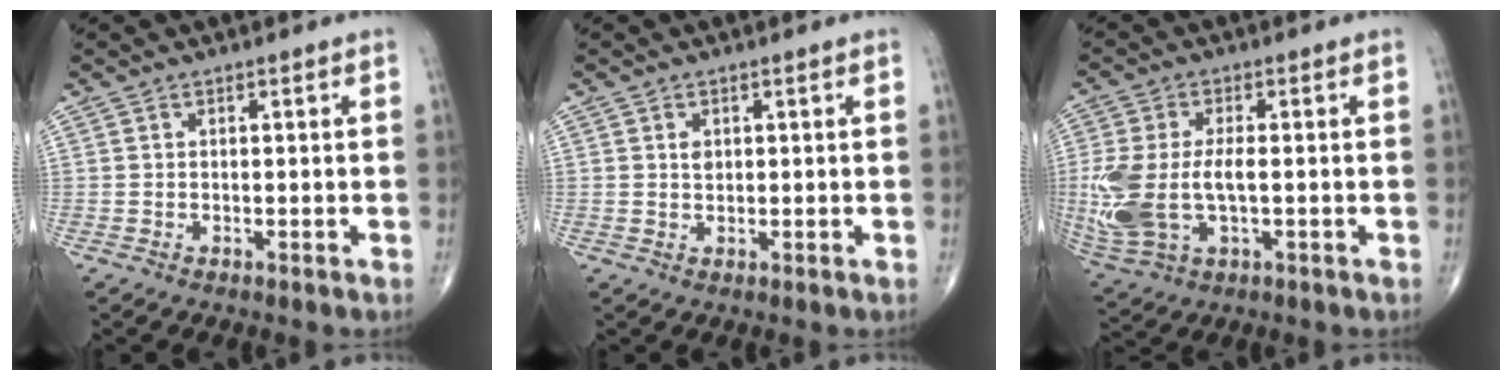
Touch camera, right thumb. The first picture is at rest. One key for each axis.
{"total": 1.5, "fx": 0.5, "fy": 1.0, "fz": 0.9, "tx": -0.007, "ty": -0.003, "tz": 0.009}
{"total": 14.1, "fx": -1.1, "fy": 7.6, "fz": 11.9, "tx": -0.291, "ty": -0.003, "tz": -0.009}